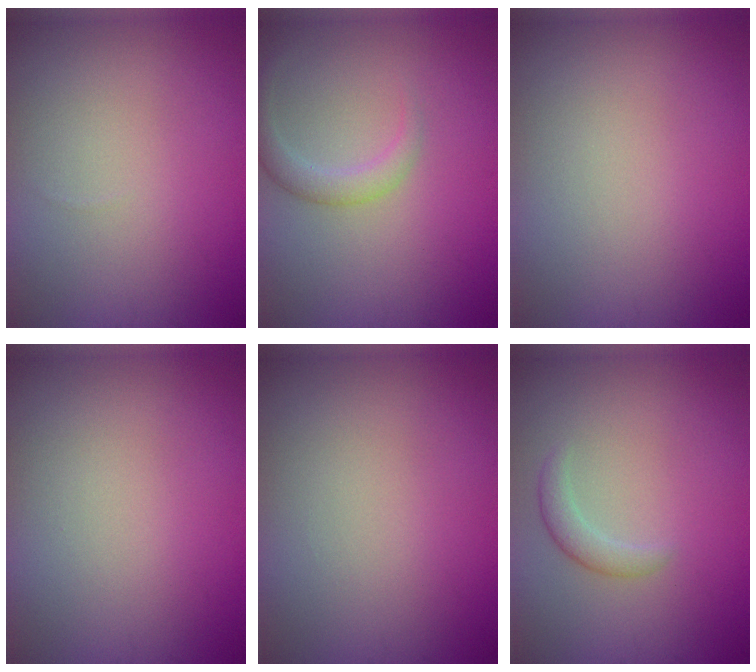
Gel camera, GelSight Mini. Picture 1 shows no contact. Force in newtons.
{"total": 2.0, "press": 2.0, "slide": 0.0}
{"total": 0.0}
{"total": 0.0}
{"total": 0.0}
{"total": 1.6, "press": 1.6, "slide": 0.1}